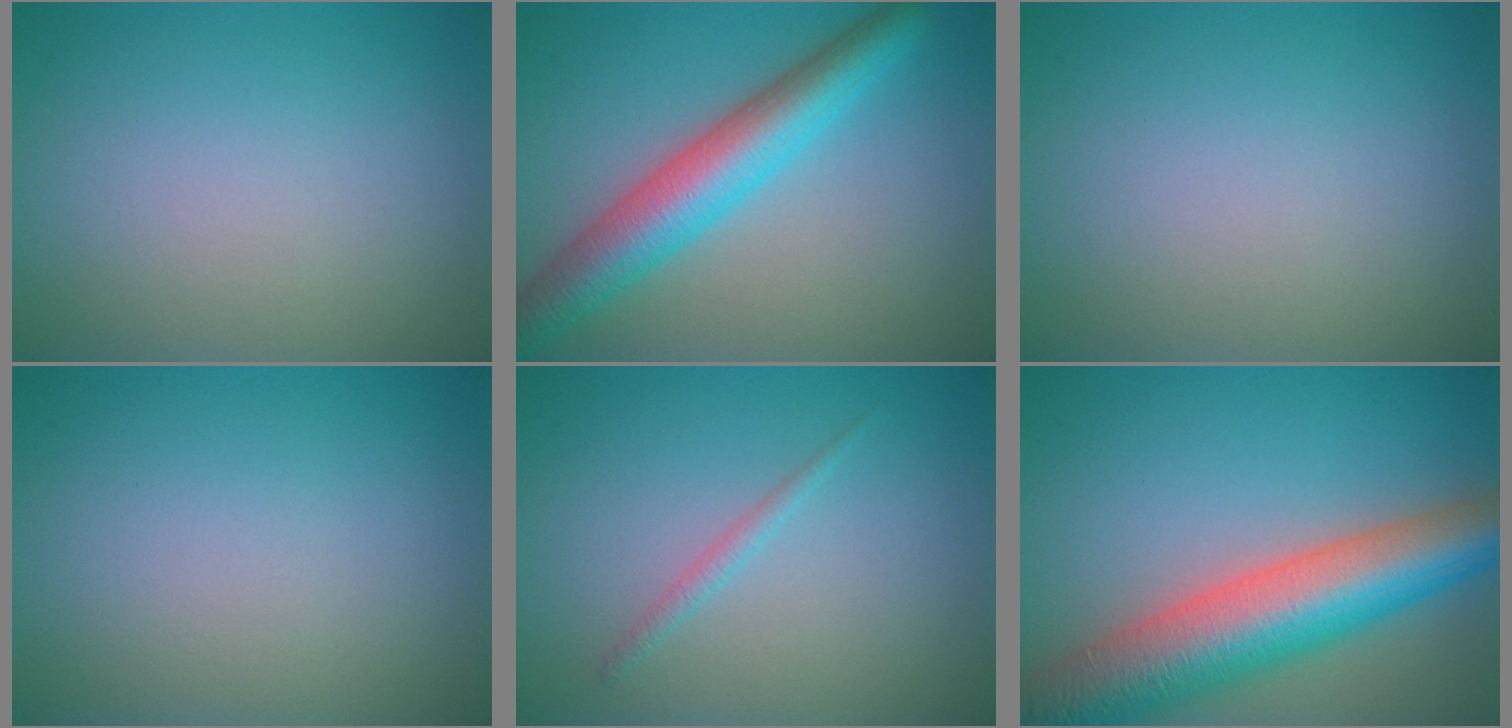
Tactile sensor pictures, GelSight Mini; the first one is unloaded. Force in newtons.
{"total": 6.8, "press": 6.8, "slide": 0.3}
{"total": 0.0}
{"total": 0.0}
{"total": 1.0, "press": 1.0, "slide": 0.1}
{"total": 11.1, "press": 11.0, "slide": 0.5}